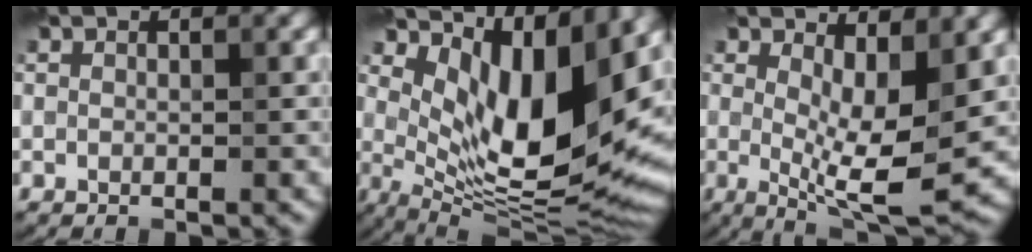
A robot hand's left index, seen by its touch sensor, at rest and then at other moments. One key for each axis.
{"total": 12.9, "fx": 3.3, "fy": 5.1, "fz": 11.3, "tx": -0.178, "ty": -0.023, "tz": 0.068}
{"total": 7.9, "fx": 0.8, "fy": 2.4, "fz": 7.4, "tx": -0.123, "ty": -0.015, "tz": 0.017}